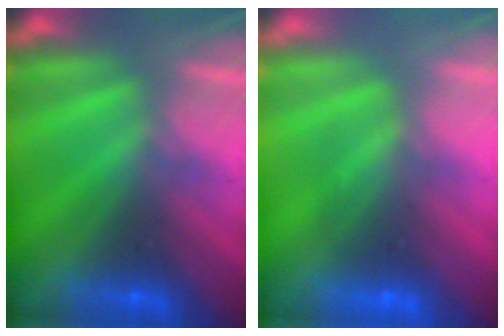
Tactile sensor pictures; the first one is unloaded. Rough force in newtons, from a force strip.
{"total": 2.7}